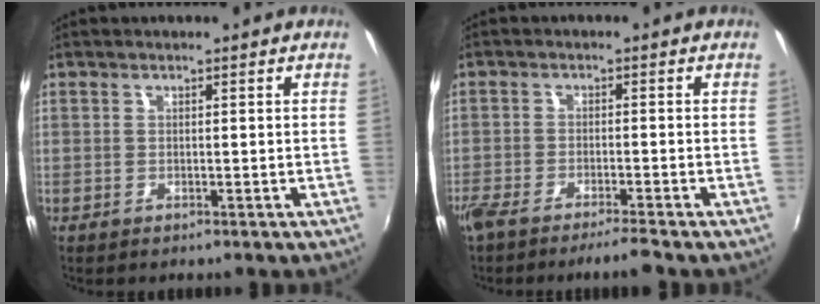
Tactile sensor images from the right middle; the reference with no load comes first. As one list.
[{"total": 5.5, "force": [-4.8, -0.1, 2.7], "torque": [-0.070, -0.009, -0.086]}]